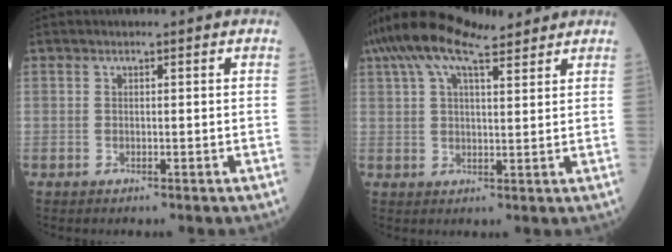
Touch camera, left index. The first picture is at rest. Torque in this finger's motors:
{"motor_torque": [1.04, -1.10, 0.48, 0.21]}